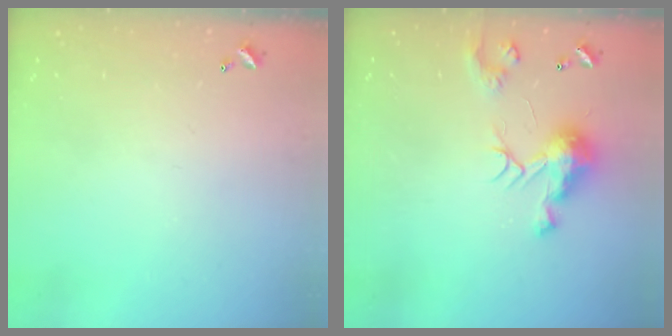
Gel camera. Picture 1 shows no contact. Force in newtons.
{"total": 9.7, "press": 9.7, "slide": 0.8}